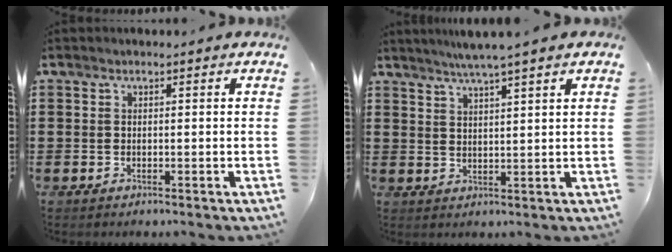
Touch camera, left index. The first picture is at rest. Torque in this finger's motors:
{"motor_torque": [2.14, 0.00, 0.50, 0.16]}